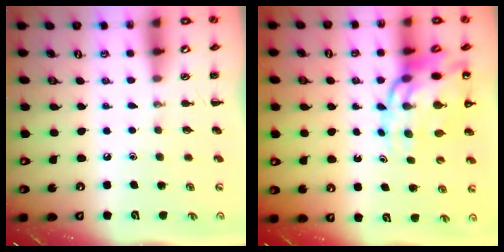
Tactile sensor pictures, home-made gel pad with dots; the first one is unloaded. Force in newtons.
{"total": 14.6, "press": 14.0, "slide": 4.2}